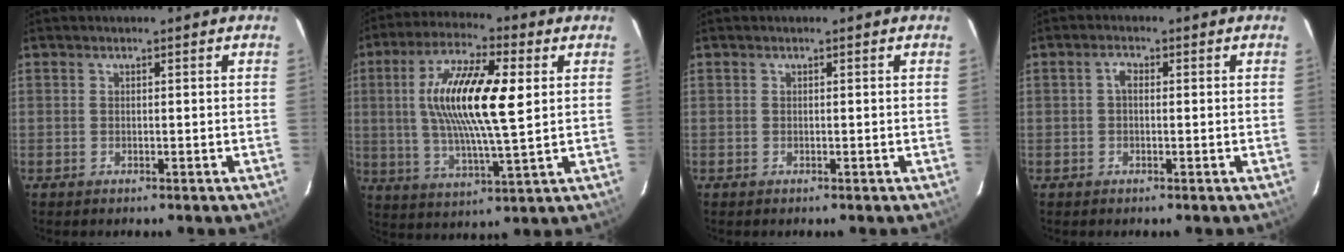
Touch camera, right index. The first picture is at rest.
{"total": 16.5, "force": [3.1, 3.9, 15.7], "torque": [-0.292, 0.009, 0.051]}
{"total": 0.0}
{"total": 1.6, "force": [0.0, 1.0, 1.2], "torque": [-0.025, 0.008, -0.001]}